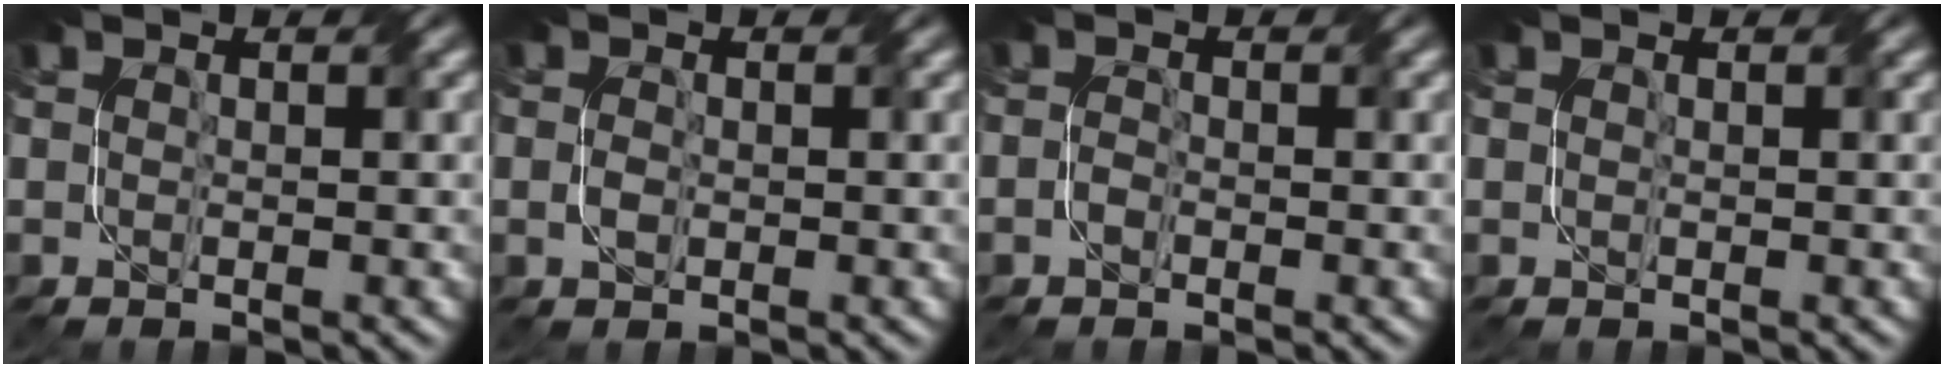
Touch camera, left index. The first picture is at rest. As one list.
[{"total": 0.8, "force": [-0.6, 0.1, 0.5], "torque": [-0.015, 0.003, -0.013]}, {"total": 0.9, "force": [-0.9, -0.1, 0.2], "torque": [-0.005, 0.003, -0.021]}, {"total": 0.0}]